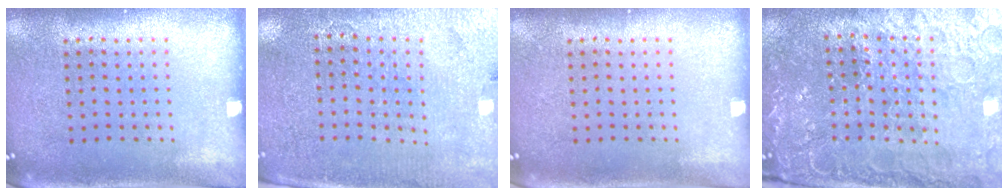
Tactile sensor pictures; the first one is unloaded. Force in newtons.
{"total": 3.0, "press": 2.8, "slide": 1.0}
{"total": 0.0}
{"total": 3.6, "press": 3.6, "slide": 0.4}